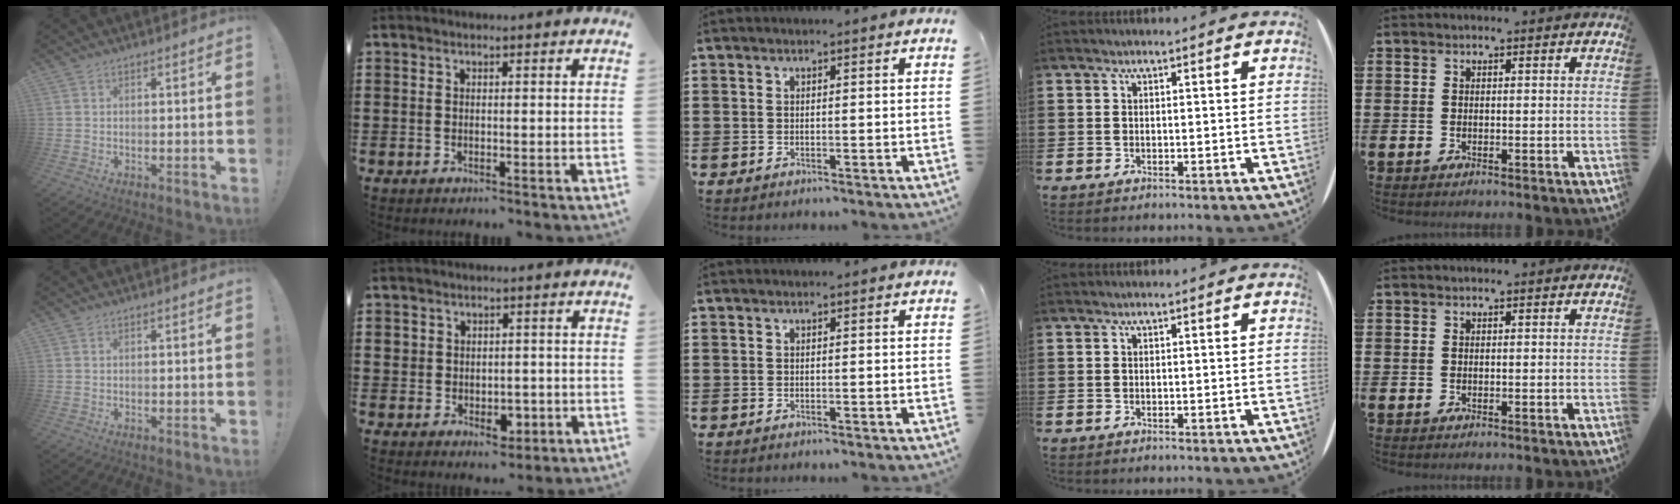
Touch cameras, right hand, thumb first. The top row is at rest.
{"index": {"total": 3.2, "force": [0.3, 3.0, 1.2], "torque": [-0.026, 0.006, 0.002]}}